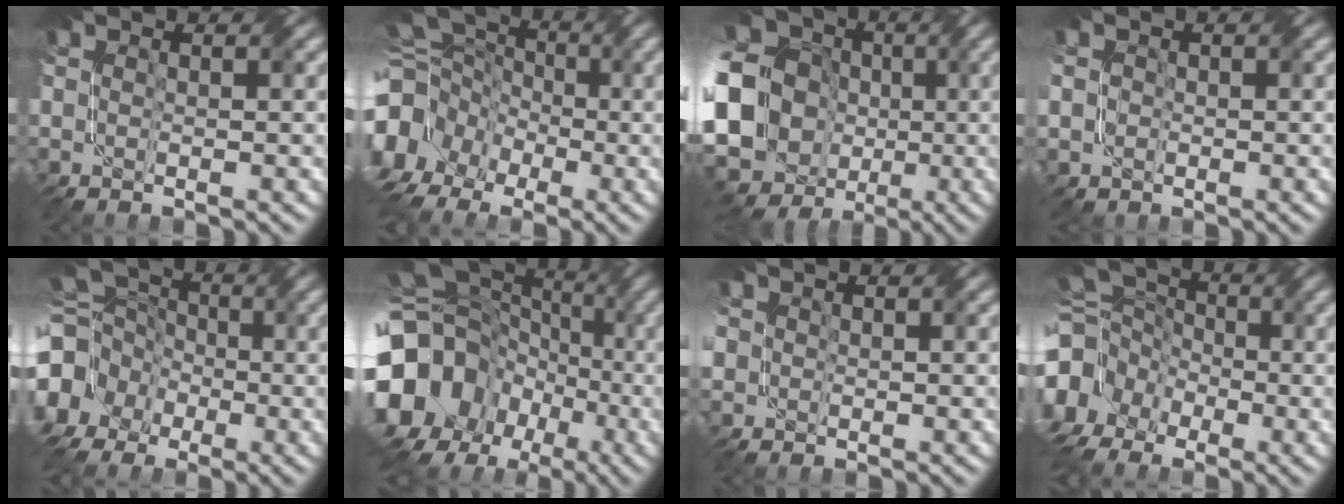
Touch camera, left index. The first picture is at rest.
{"total": 15.9, "force": [-6.2, 13.4, 5.9], "torque": [-0.154, -0.013, -0.125]}
{"total": 23.1, "force": [-2.9, 20.9, 9.4], "torque": [-0.205, 0.010, -0.107]}
{"total": 2.9, "force": [0.6, 2.7, 0.6], "torque": [-0.023, 0.010, 0.002]}
{"total": 15.1, "force": [-3.4, 13.3, 6.2], "torque": [-0.178, -0.005, -0.083]}
{"total": 19.8, "force": [-4.8, 17.5, 7.9], "torque": [-0.185, -0.015, -0.115]}
{"total": 3.2, "force": [-0.2, 2.8, 1.6], "torque": [-0.046, 0.002, -0.001]}
{"total": 13.2, "force": [-4.8, 11.0, 5.6], "torque": [-0.144, -0.009, -0.102]}